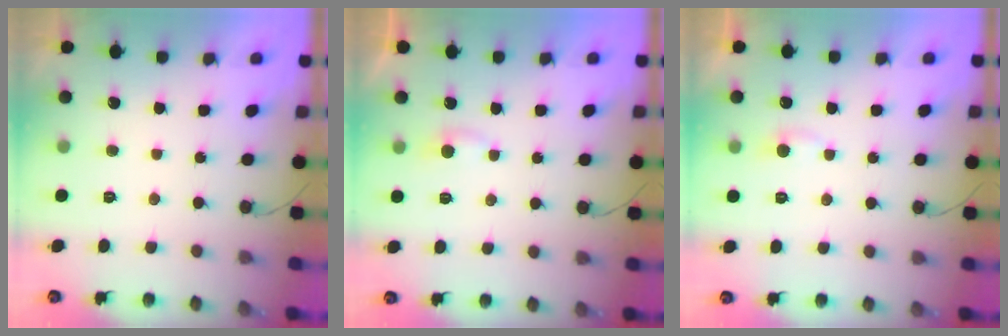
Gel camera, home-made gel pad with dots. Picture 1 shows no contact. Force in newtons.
{"total": 2.4, "press": 2.4, "slide": 0.3}
{"total": 3.0, "press": 3.0, "slide": 0.3}